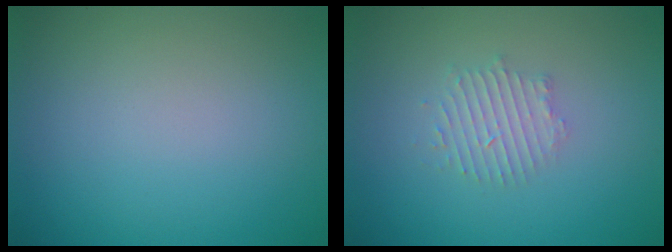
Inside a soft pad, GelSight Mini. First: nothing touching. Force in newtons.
{"total": 2.1, "press": 2.1, "slide": 0.4}